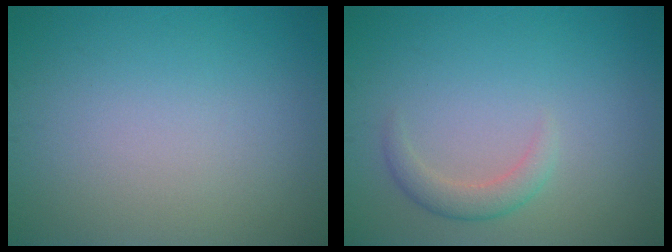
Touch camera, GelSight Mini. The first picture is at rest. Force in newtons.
{"total": 2.0, "press": 2.0, "slide": 0.1}